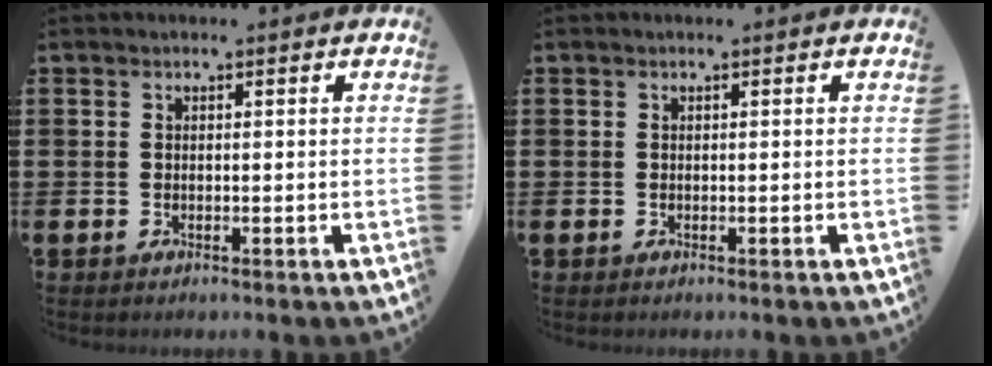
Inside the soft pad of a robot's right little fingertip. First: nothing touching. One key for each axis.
{"total": 0.0}